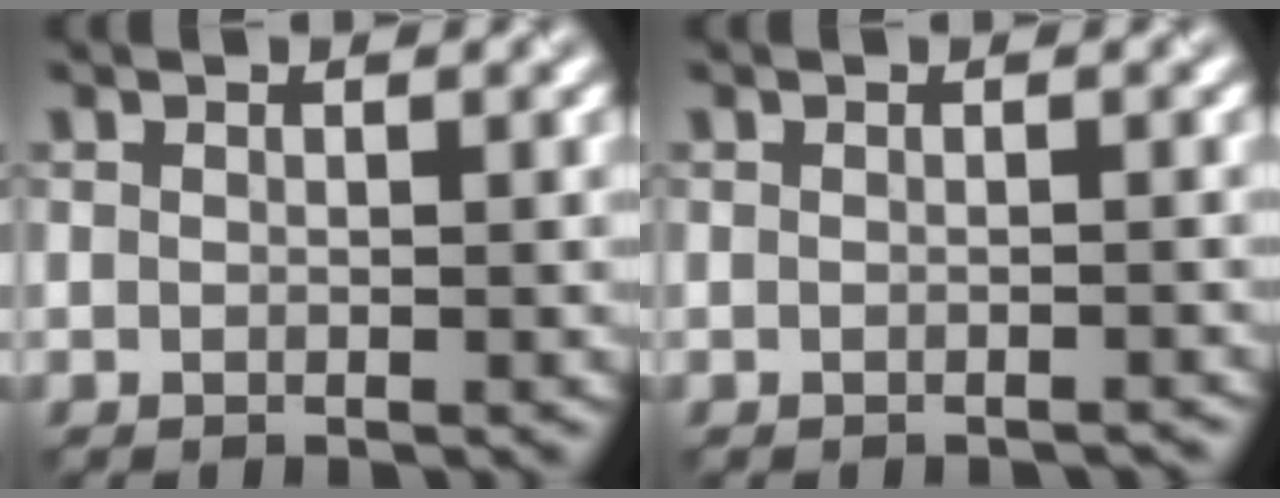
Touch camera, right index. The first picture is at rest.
{"total": 0.6, "force": [-0.3, 0.3, 0.4], "torque": [0.004, 0.006, -0.008]}